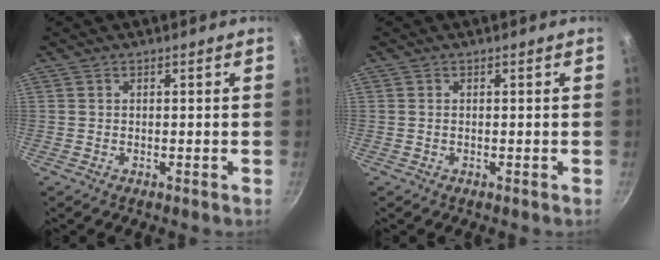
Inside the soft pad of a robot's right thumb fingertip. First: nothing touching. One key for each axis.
{"total": 0.0}